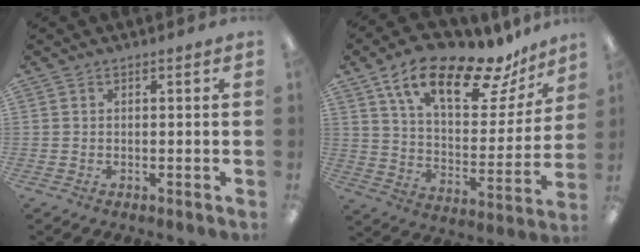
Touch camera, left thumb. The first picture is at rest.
{"total": 20.2, "force": [14.1, 7.6, 12.3], "torque": [-0.202, -0.085, 0.238]}